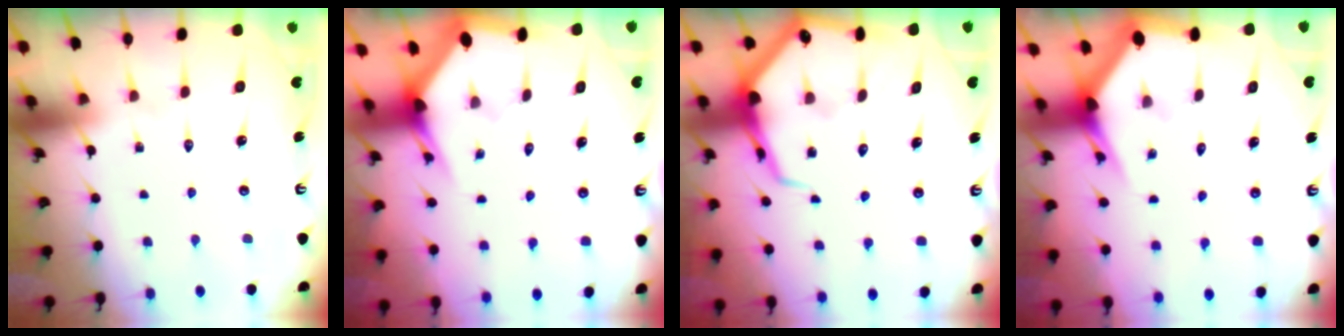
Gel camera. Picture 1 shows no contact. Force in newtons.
{"total": 2.8, "press": 2.8, "slide": 0.1}
{"total": 9.4, "press": 9.4, "slide": 1.0}
{"total": 2.7, "press": 2.7, "slide": 0.2}